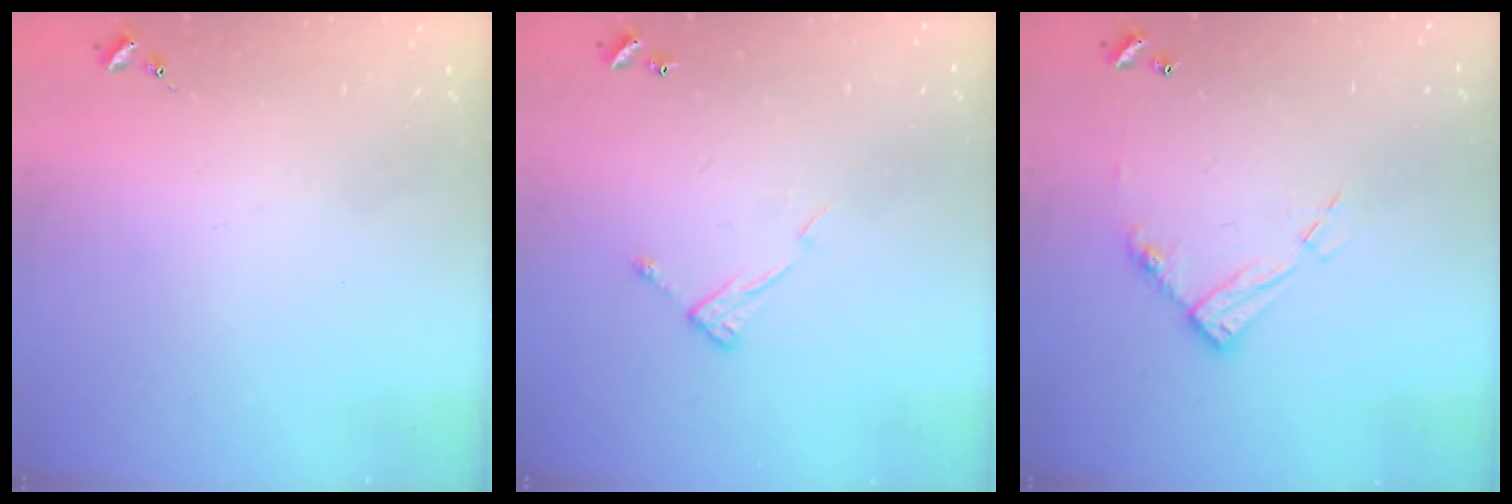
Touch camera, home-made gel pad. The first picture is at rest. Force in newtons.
{"total": 7.3, "press": 7.3, "slide": 0.4}
{"total": 11.8, "press": 11.7, "slide": 1.1}